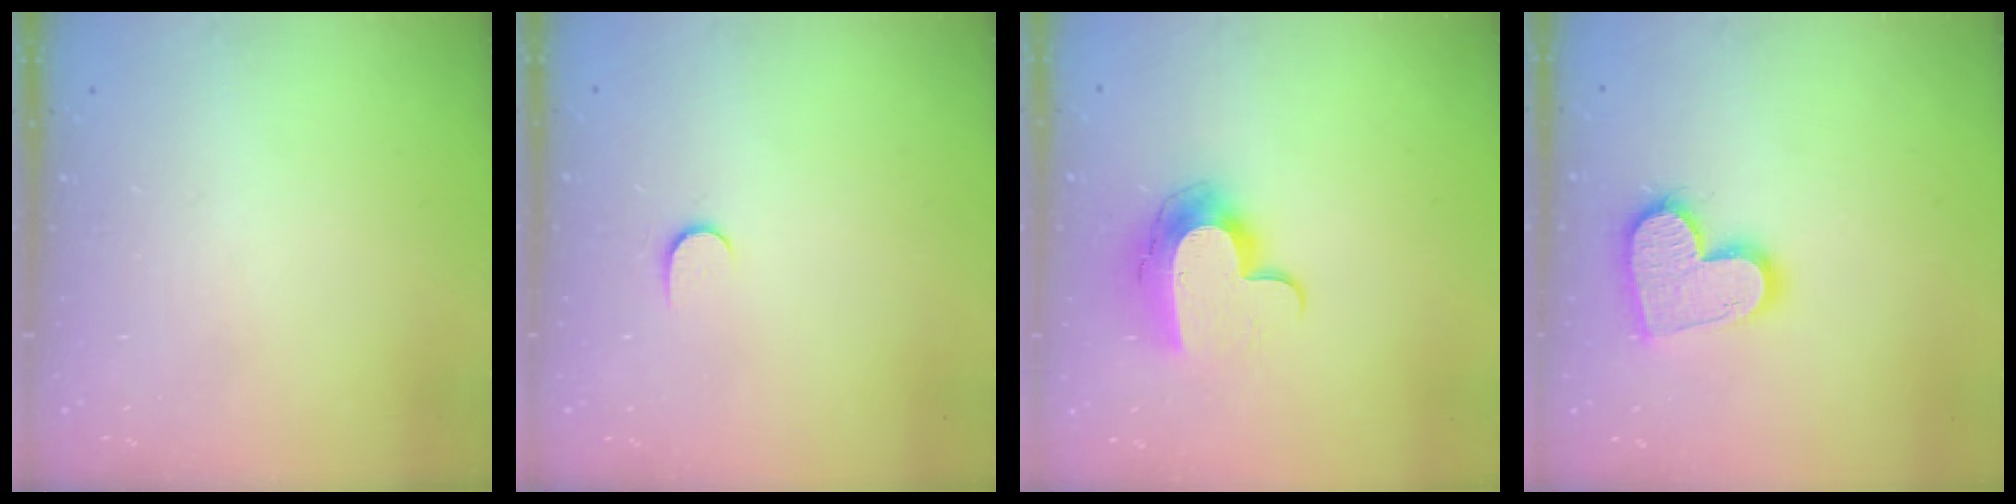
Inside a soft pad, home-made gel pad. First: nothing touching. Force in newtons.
{"total": 3.9, "press": 3.9, "slide": 0.5}
{"total": 12.2, "press": 12.2, "slide": 0.3}
{"total": 15.2, "press": 15.1, "slide": 1.2}